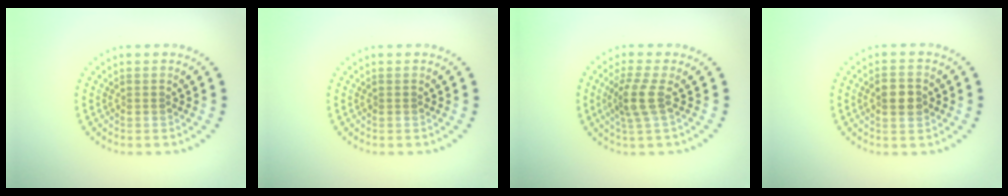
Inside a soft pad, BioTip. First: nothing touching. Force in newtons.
{"total": 0.0}
{"total": 2.7, "press": 2.0, "slide": 1.8}
{"total": 2.5, "press": 2.5, "slide": 0.2}